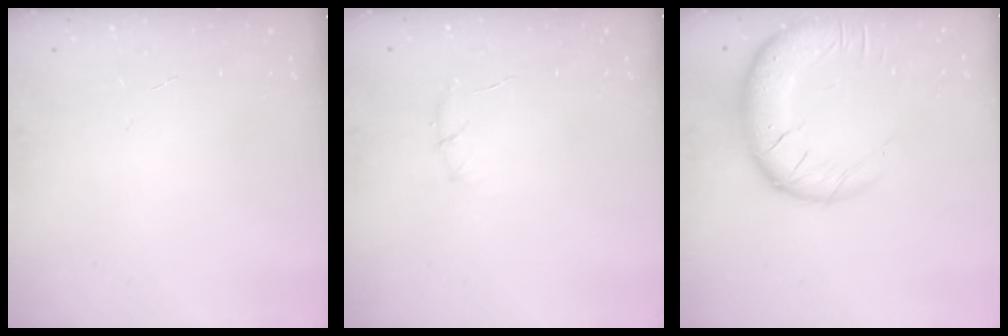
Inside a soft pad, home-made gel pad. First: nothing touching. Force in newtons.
{"total": 4.3, "press": 4.1, "slide": 1.6}
{"total": 16.2, "press": 15.8, "slide": 3.9}